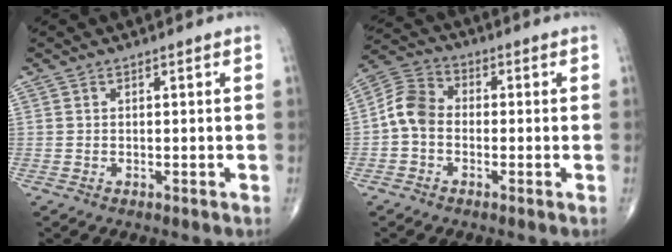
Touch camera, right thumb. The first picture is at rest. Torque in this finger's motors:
{"motor_torque": [0.95, 0.90, 0.77, -0.16, 0.08]}